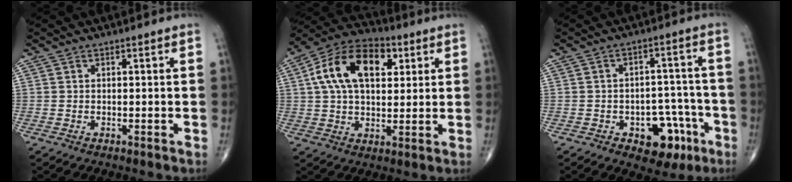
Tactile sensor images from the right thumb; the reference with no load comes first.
{"total": 16.8, "force": [4.7, 9.9, 12.6], "torque": [-0.203, 0.014, 0.073]}
{"total": 10.1, "force": [-4.6, 6.3, 6.4], "torque": [-0.045, 0.039, -0.055]}